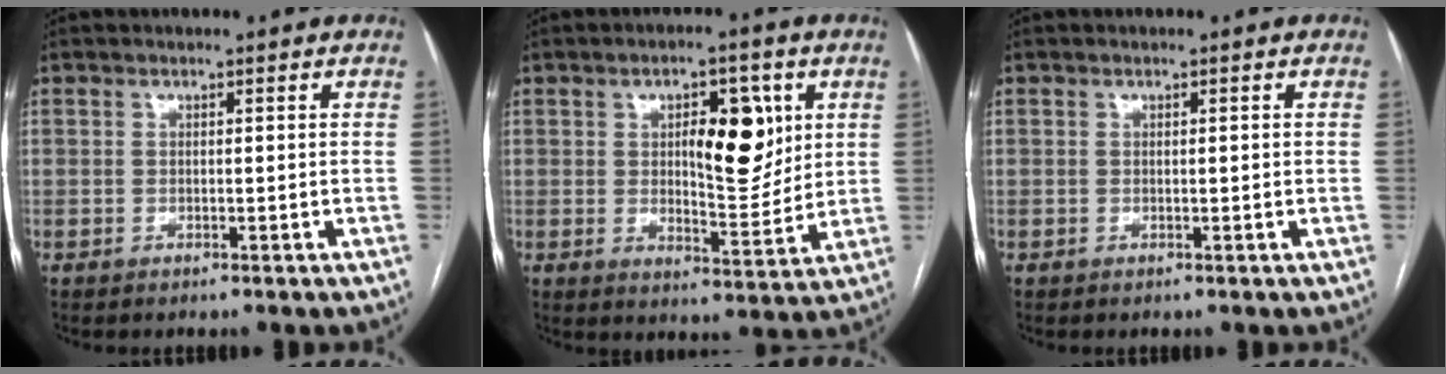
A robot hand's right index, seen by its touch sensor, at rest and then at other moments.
{"total": 10.1, "force": [2.9, 3.9, 8.8], "torque": [-0.127, 0.004, 0.048]}
{"total": 0.5, "force": [0.0, 0.0, 0.5], "torque": [-0.009, 0.000, 0.001]}